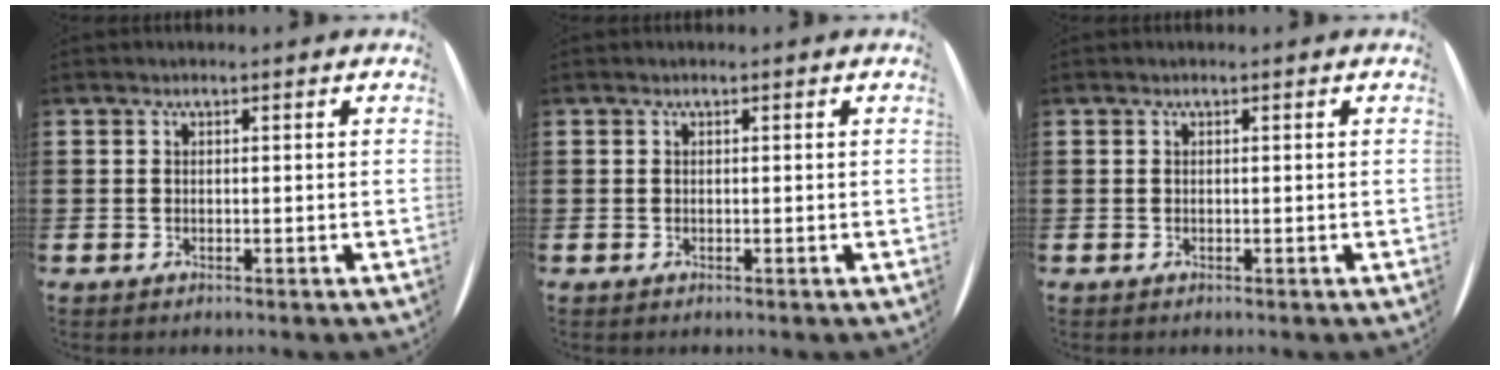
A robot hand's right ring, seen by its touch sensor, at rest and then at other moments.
{"total": 0.0}
{"total": 0.0}